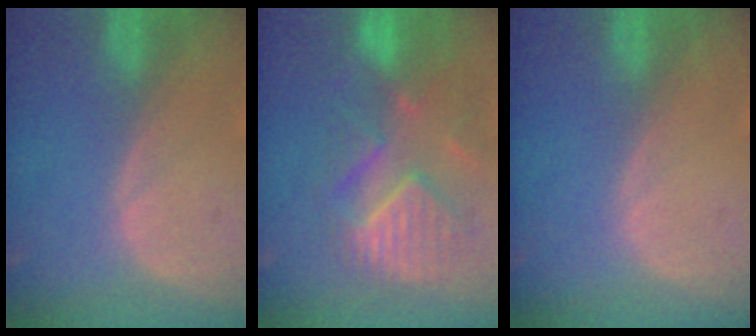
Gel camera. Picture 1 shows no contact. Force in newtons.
{"total": 9.8, "press": 9.3, "slide": 3.1}
{"total": 0.0}